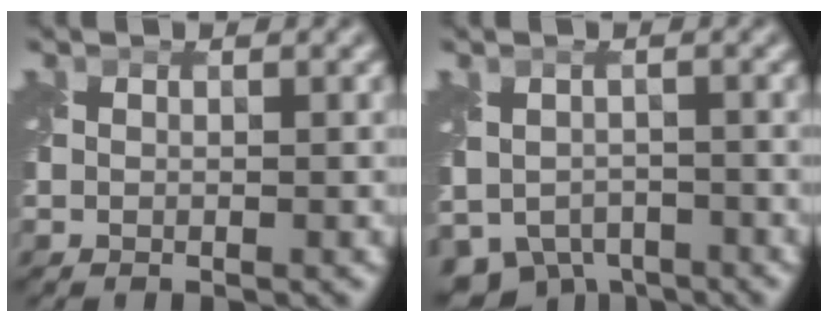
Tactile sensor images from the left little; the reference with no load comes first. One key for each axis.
{"total": 5.5, "fx": -3.5, "fy": 3.5, "fz": 2.3, "tx": -0.046, "ty": -0.025, "tz": -0.055}